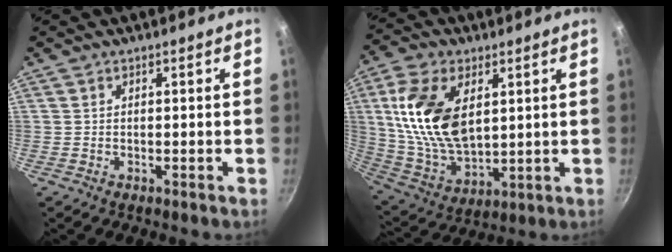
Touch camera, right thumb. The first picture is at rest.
{"total": 18.6, "force": [4.7, 10.8, 14.4], "torque": [-0.262, -0.019, 0.101]}